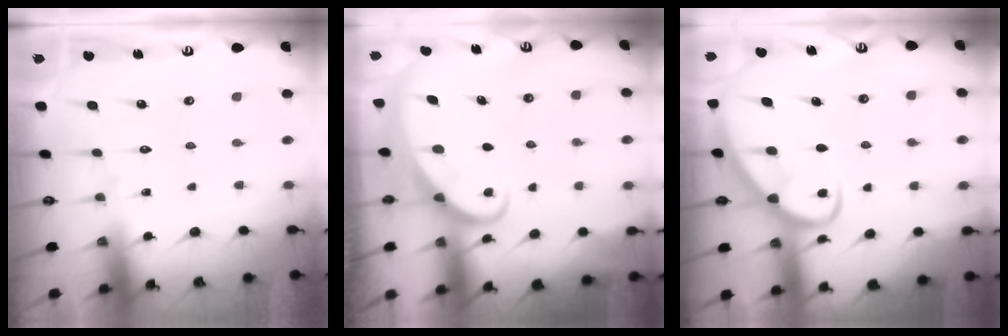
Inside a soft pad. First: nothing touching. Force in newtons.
{"total": 1.9, "press": 1.9, "slide": 0.2}
{"total": 4.9, "press": 4.9, "slide": 0.5}